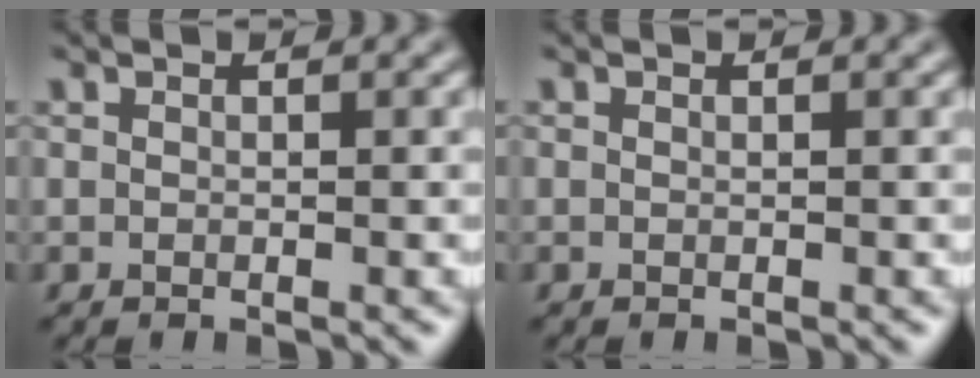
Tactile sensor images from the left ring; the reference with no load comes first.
{"total": 0.0}